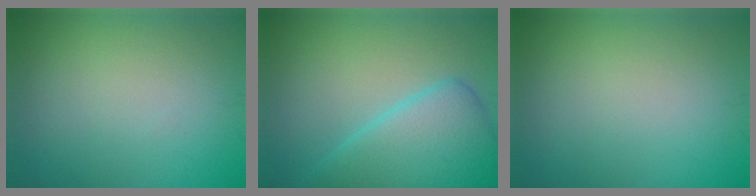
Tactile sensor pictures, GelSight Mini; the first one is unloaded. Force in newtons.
{"total": 7.0, "press": 7.0, "slide": 0.3}
{"total": 0.0}